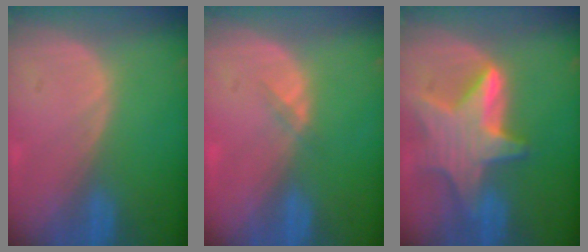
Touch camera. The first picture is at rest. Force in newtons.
{"total": 1.3, "press": 0.9, "slide": 0.9}
{"total": 9.5, "press": 9.5, "slide": 0.7}